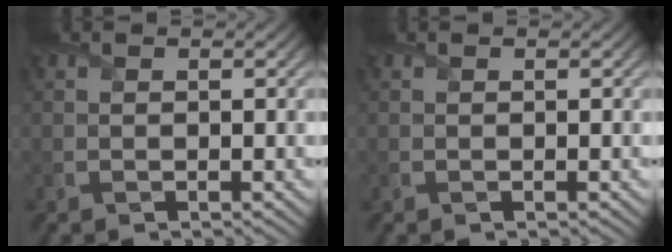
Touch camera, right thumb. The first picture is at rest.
{"total": 0.0}